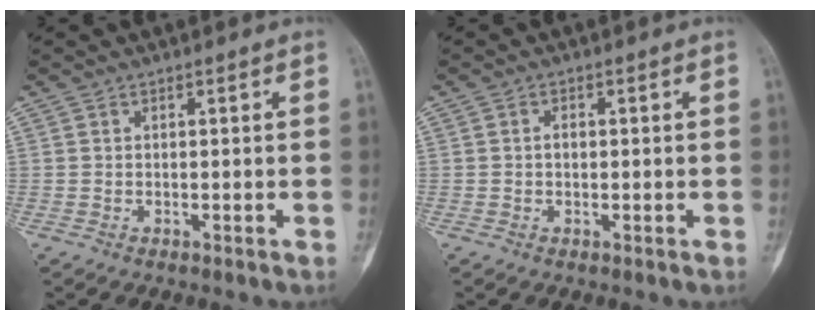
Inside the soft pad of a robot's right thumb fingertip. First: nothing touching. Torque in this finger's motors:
{"motor_torque": [-0.15, 0.06, 0.16, -0.30, 0.06]}